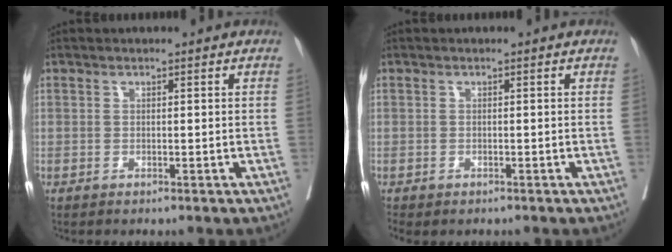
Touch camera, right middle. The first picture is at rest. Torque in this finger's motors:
{"motor_torque": [0.45, -0.45, 0.02, 0.00]}